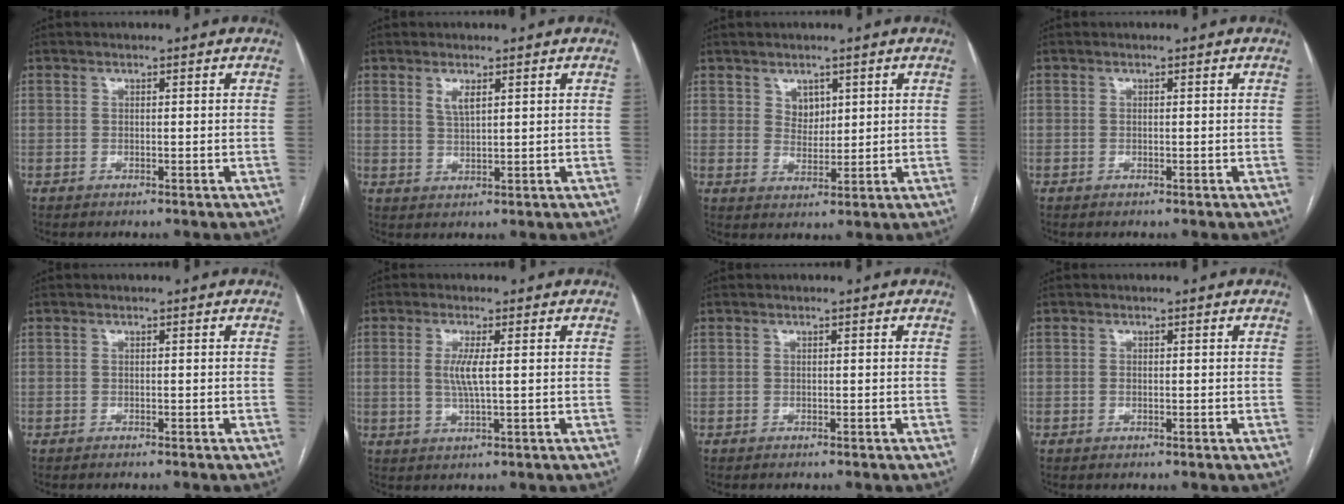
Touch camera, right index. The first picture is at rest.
{"total": 2.4, "force": [1.3, 0.6, 1.9], "torque": [-0.043, -0.003, 0.030]}
{"total": 3.1, "force": [1.6, 2.3, 1.4], "torque": [-0.022, 0.000, 0.034]}
{"total": 0.0}
{"total": 1.7, "force": [-1.6, 0.0, 0.7], "torque": [-0.008, -0.001, -0.021]}
{"total": 3.7, "force": [0.4, 0.2, 3.7], "torque": [-0.079, -0.005, 0.009]}
{"total": 1.2, "force": [-1.1, 0.0, 0.5], "torque": [-0.005, -0.001, -0.017]}
{"total": 0.0}